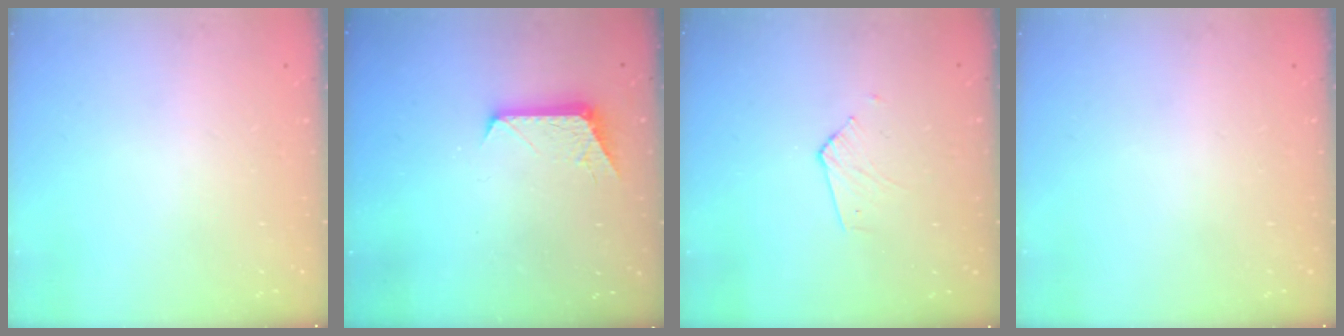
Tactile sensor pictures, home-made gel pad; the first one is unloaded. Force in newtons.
{"total": 7.4, "press": 7.3, "slide": 0.6}
{"total": 2.9, "press": 2.9, "slide": 0.2}
{"total": 0.0}